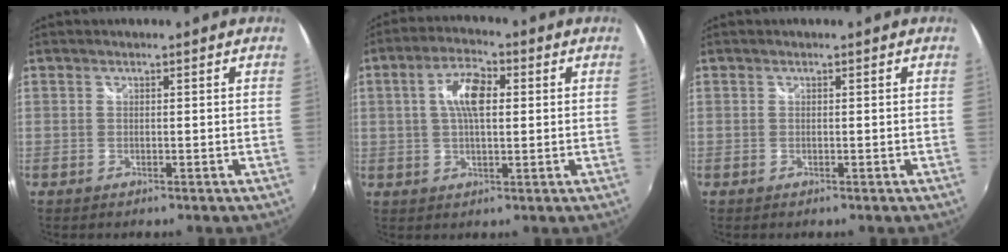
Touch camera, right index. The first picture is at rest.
{"total": 7.6, "force": [1.5, 3.3, 6.7], "torque": [-0.124, 0.015, 0.025]}
{"total": 0.0}